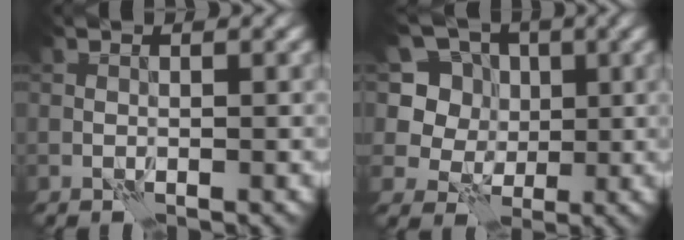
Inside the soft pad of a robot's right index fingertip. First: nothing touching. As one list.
[{"total": 7.3, "force": [2.4, 6.3, 2.8], "torque": [-0.049, 0.004, 0.031]}]